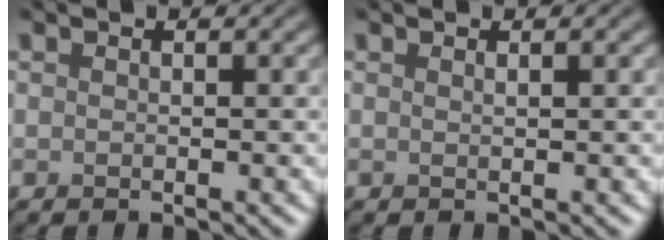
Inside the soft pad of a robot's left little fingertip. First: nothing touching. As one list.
[{"total": 0.6, "force": [0.3, 0.1, 0.5], "torque": [-0.004, 0.002, 0.005]}]